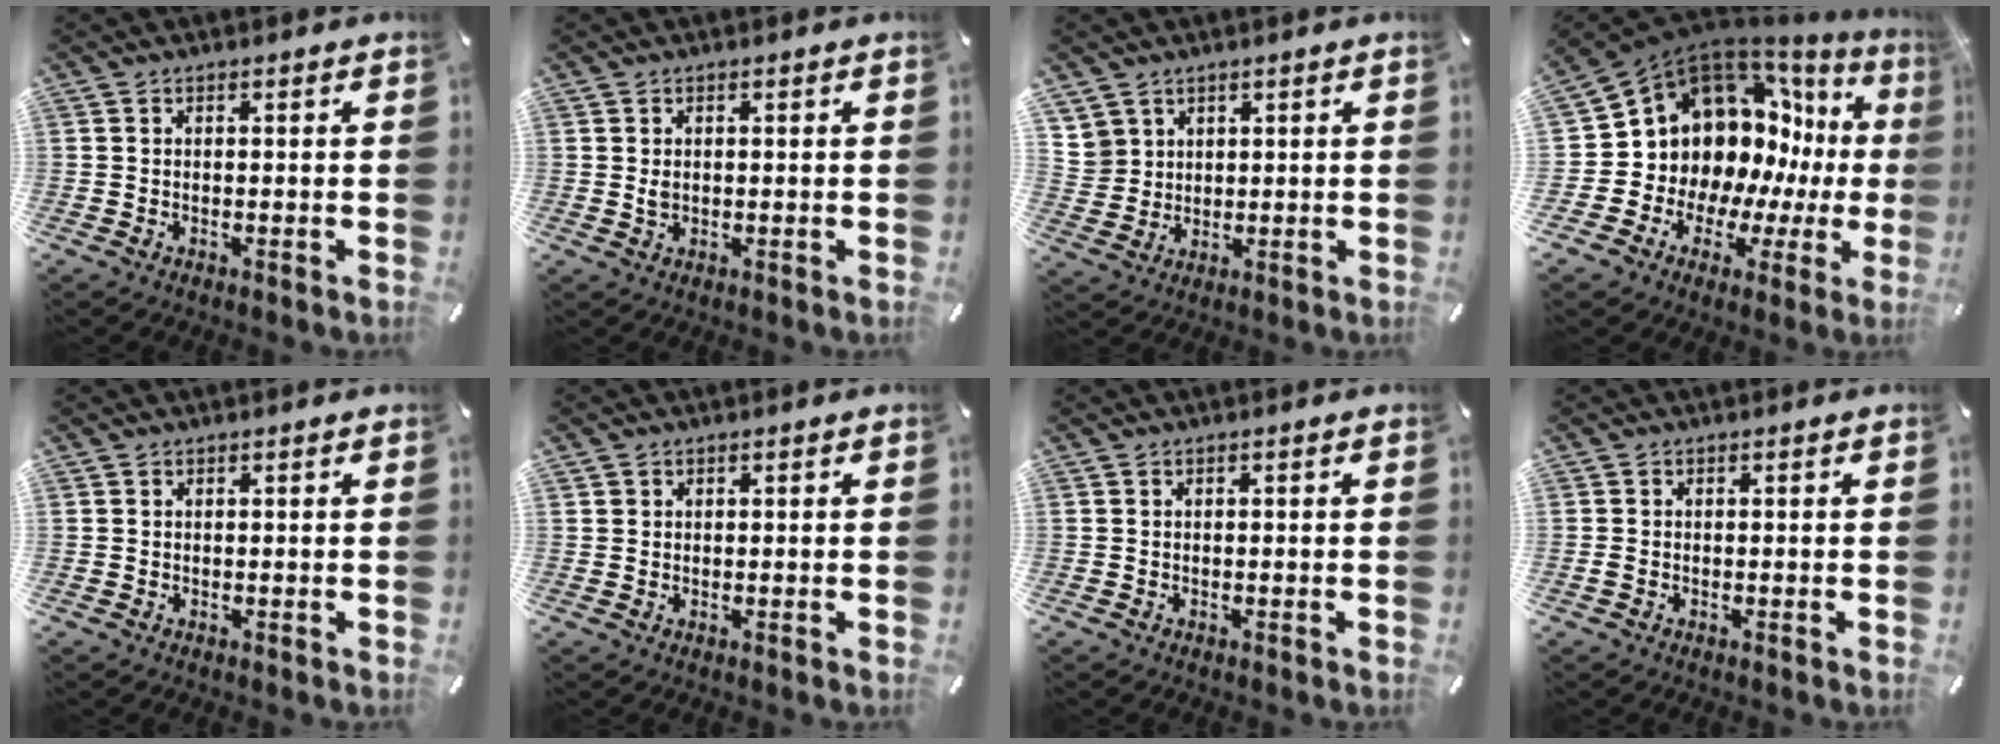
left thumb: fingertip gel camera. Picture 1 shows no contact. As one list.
[{"total": 1.4, "force": [0.2, 1.0, 0.9], "torque": [-0.011, -0.001, 0.002]}, {"total": 4.8, "force": [2.8, 3.9, -0.5], "torque": [-0.003, -0.011, 0.053]}, {"total": 15.4, "force": [5.1, 12.8, 7.0], "torque": [-0.112, -0.082, 0.120]}, {"total": 0.6, "force": [0.2, 0.4, -0.3], "torque": [0.008, 0.005, 0.004]}, {"total": 1.0, "force": [0.5, 0.8, -0.1], "torque": [0.011, -0.001, 0.008]}, {"total": 0.0}, {"total": 0.9, "force": [-0.2, 0.8, 0.1], "torque": [-0.002, 0.005, -0.007]}]